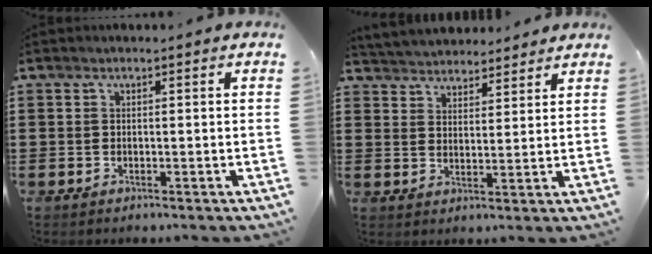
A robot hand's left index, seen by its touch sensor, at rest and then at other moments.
{"total": 4.0, "force": [3.9, 0.7, -0.4], "torque": [-0.011, -0.017, 0.071]}